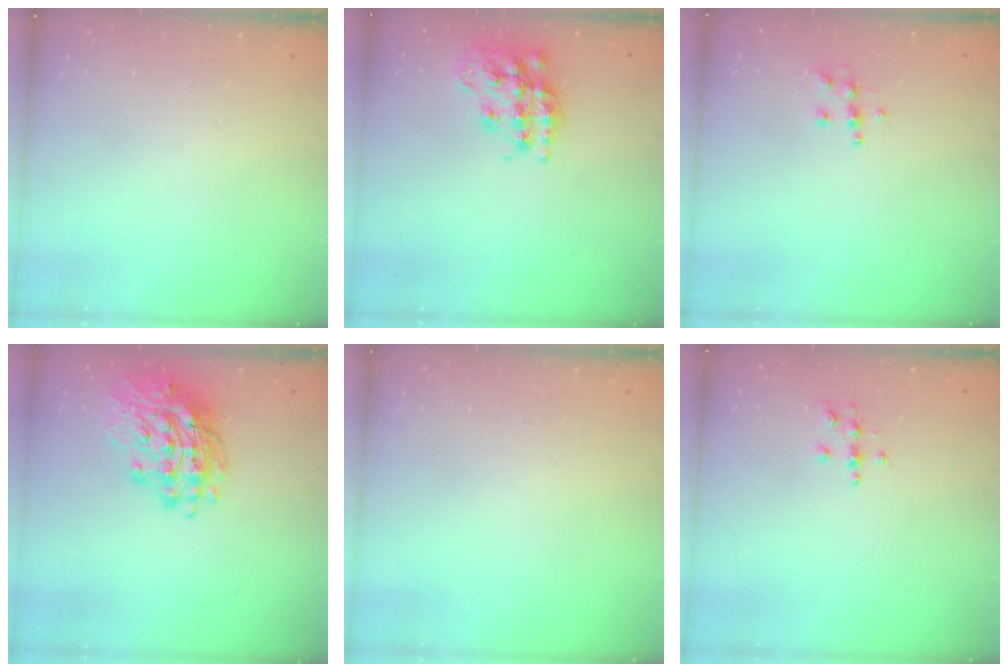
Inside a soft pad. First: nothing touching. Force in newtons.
{"total": 17.8, "press": 17.7, "slide": 1.3}
{"total": 6.4, "press": 6.4, "slide": 0.6}
{"total": 18.5, "press": 18.4, "slide": 2.1}
{"total": 0.0}
{"total": 4.8, "press": 4.8, "slide": 0.6}